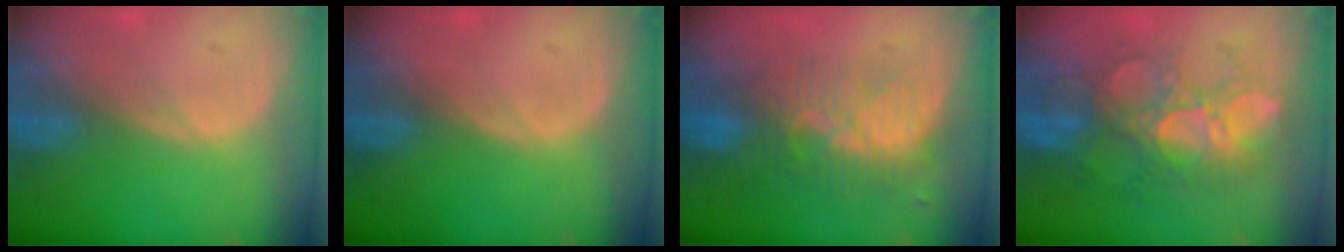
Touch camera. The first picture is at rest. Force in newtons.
{"total": 0.0}
{"total": 8.1, "press": 7.5, "slide": 3.1}
{"total": 10.1, "press": 9.2, "slide": 4.0}